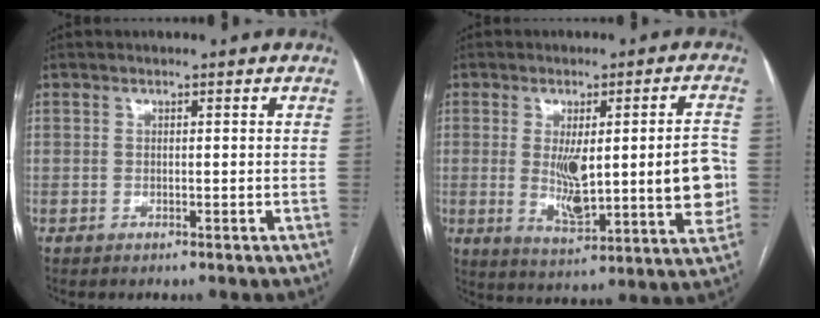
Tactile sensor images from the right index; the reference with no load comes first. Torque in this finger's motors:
{"motor_torque": [0.55, -0.06, 0.37, 0.16]}